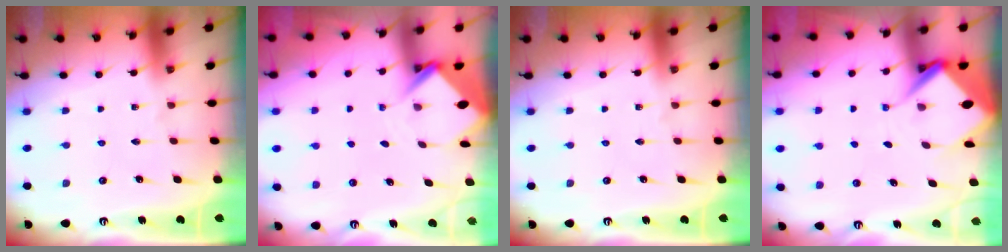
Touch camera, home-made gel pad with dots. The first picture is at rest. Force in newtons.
{"total": 3.9, "press": 3.9, "slide": 0.2}
{"total": 0.0}
{"total": 6.1, "press": 6.1, "slide": 0.5}